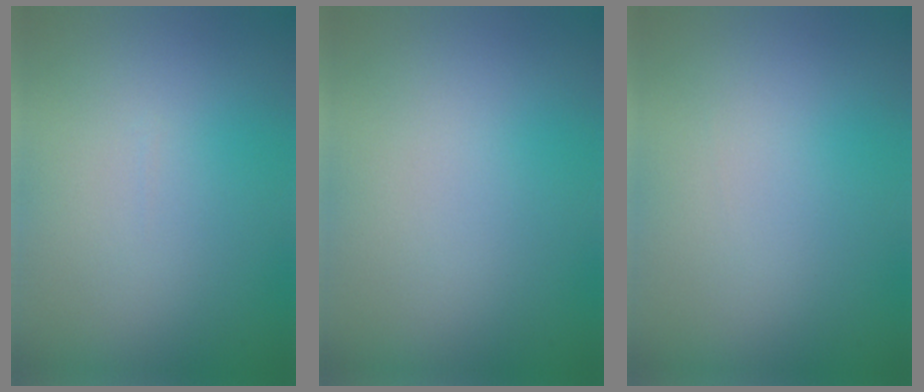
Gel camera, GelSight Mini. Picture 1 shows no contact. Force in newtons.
{"total": 0.0}
{"total": 0.0}